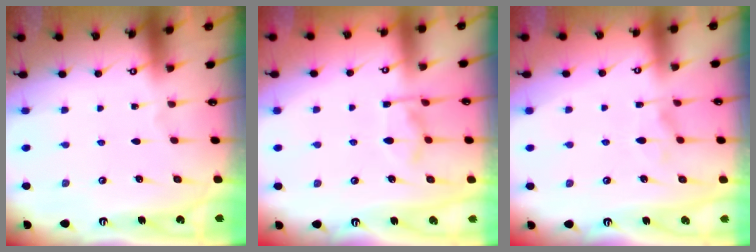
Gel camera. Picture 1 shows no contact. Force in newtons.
{"total": 6.9, "press": 6.8, "slide": 1.3}
{"total": 1.3, "press": 1.2, "slide": 0.6}